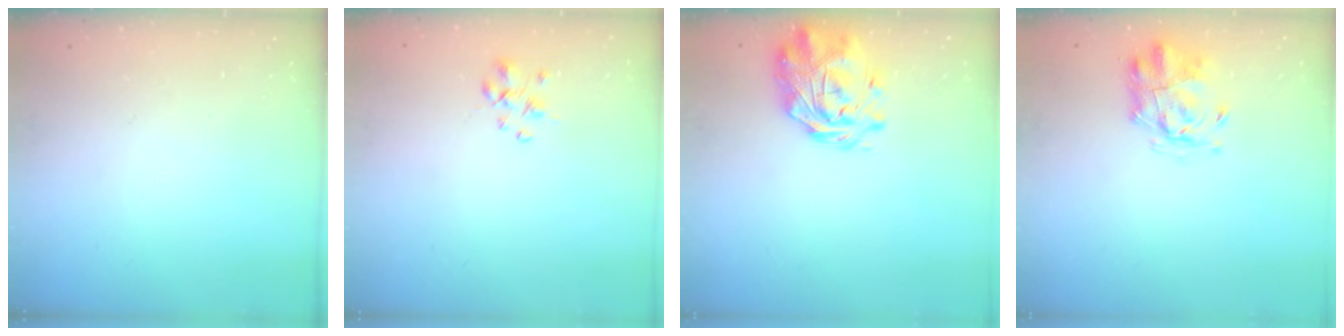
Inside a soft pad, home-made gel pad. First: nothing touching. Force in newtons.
{"total": 2.5, "press": 2.4, "slide": 0.5}
{"total": 2.9, "press": 2.6, "slide": 1.4}
{"total": 3.5, "press": 3.2, "slide": 1.5}